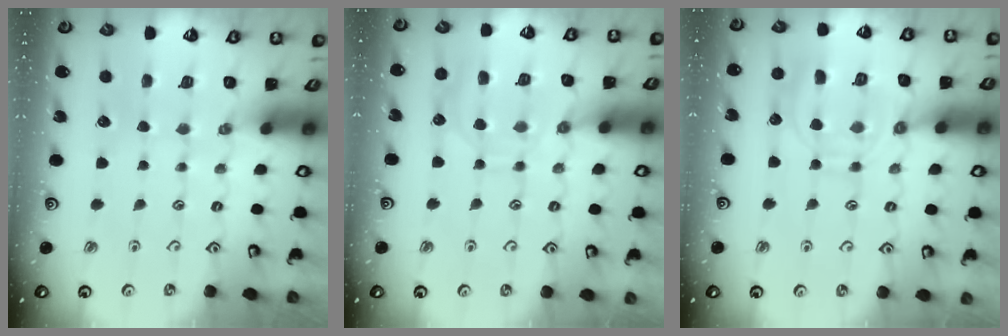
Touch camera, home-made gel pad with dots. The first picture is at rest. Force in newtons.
{"total": 10.3, "press": 10.2, "slide": 0.9}
{"total": 10.9, "press": 10.9, "slide": 1.0}